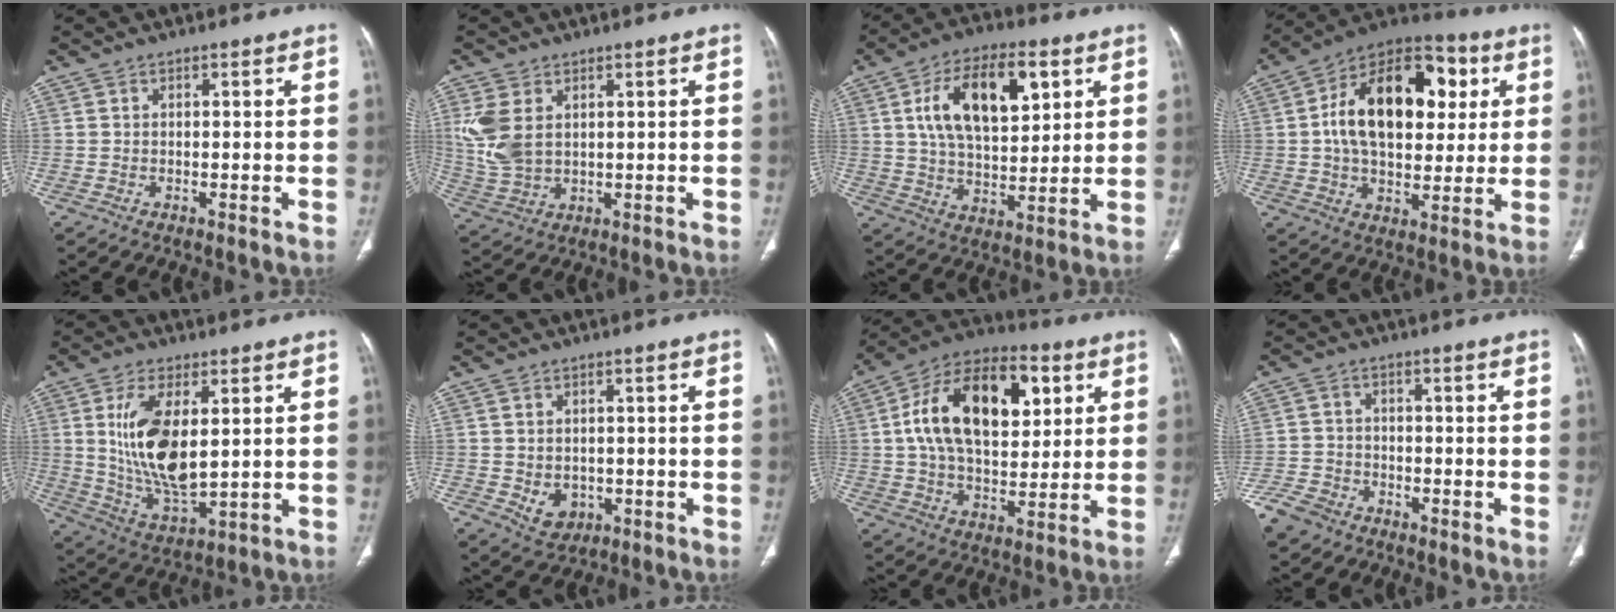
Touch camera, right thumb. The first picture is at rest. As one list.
[{"total": 8.8, "force": [2.5, 5.7, 6.2], "torque": [-0.142, -0.007, 0.064]}, {"total": 17.5, "force": [6.0, 9.0, 13.8], "torque": [-0.211, -0.008, 0.106]}, {"total": 22.7, "force": [4.3, 13.9, 17.5], "torque": [-0.252, 0.016, 0.062]}, {"total": 15.0, "force": [2.9, 6.9, 13.0], "torque": [-0.247, -0.025, 0.070]}, {"total": 5.0, "force": [-0.9, 4.1, 2.7], "torque": [-0.029, 0.002, 0.003]}, {"total": 23.0, "force": [5.9, 13.1, 17.9], "torque": [-0.278, 0.005, 0.091]}, {"total": 6.5, "force": [-4.5, 4.2, 2.2], "torque": [-0.051, 0.013, -0.088]}]